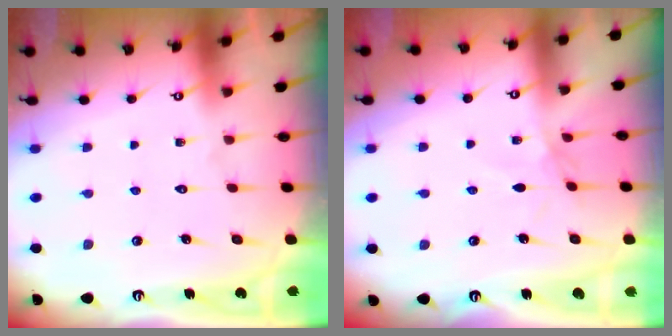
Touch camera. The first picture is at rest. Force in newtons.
{"total": 1.7, "press": 1.7, "slide": 0.4}